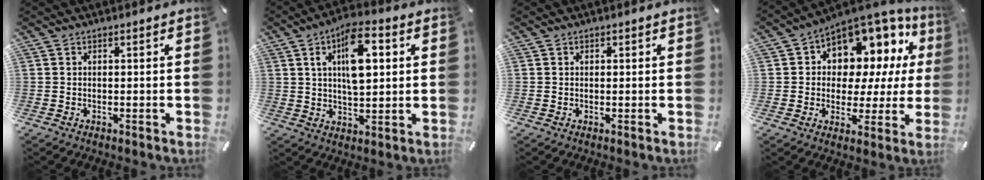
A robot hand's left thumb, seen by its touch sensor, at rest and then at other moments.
{"total": 12.3, "force": [4.1, 6.0, 9.9], "torque": [-0.162, -0.005, 0.066]}
{"total": 0.6, "force": [0.1, 0.6, 0.0], "torque": [0.002, 0.007, -0.001]}
{"total": 10.3, "force": [5.5, 7.6, 4.4], "torque": [-0.073, -0.061, 0.102]}